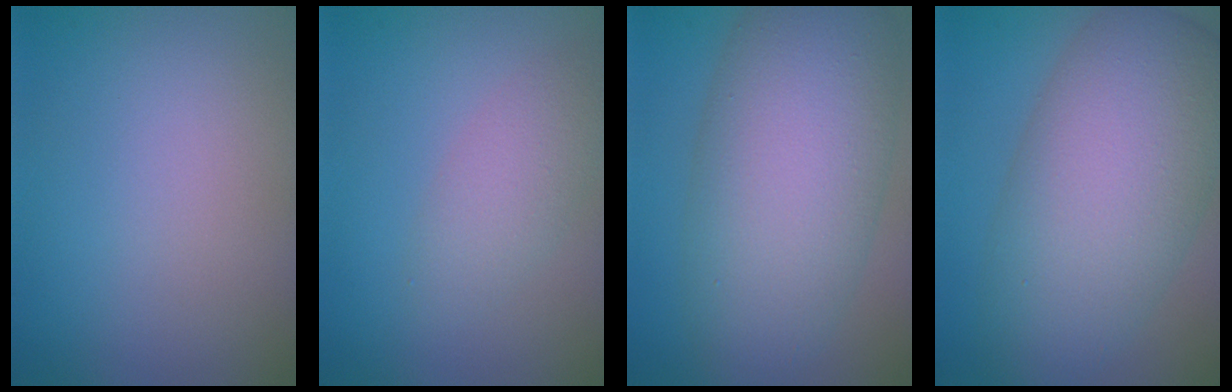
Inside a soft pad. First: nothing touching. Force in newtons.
{"total": 2.8, "press": 2.8, "slide": 0.0}
{"total": 10.8, "press": 10.8, "slide": 0.4}
{"total": 11.1, "press": 11.0, "slide": 0.5}